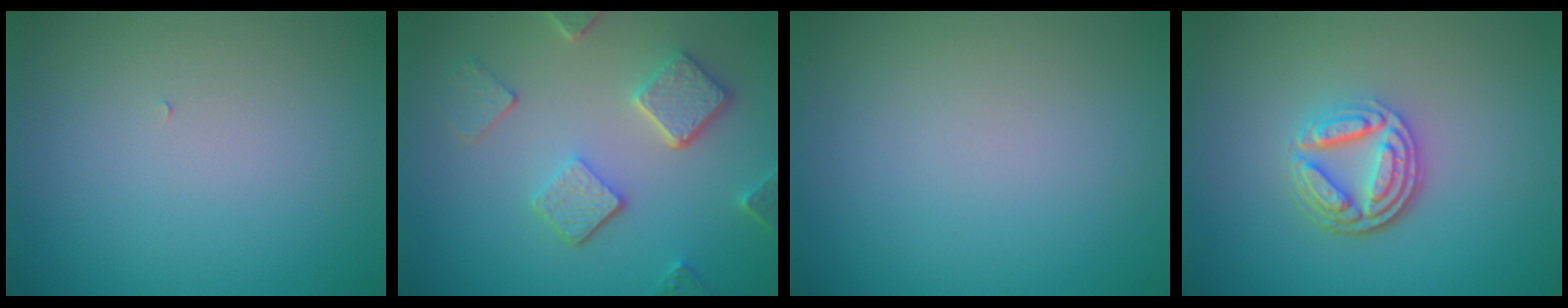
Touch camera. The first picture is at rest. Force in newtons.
{"total": 4.9, "press": 3.8, "slide": 3.1}
{"total": 0.0}
{"total": 4.5, "press": 3.3, "slide": 3.0}